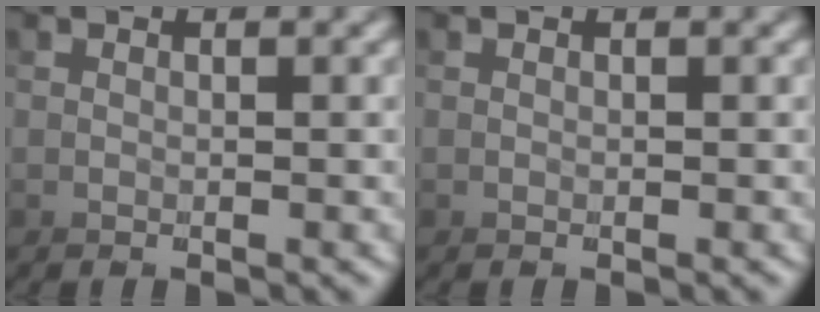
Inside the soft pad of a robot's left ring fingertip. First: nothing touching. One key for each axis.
{"total": 0.0}